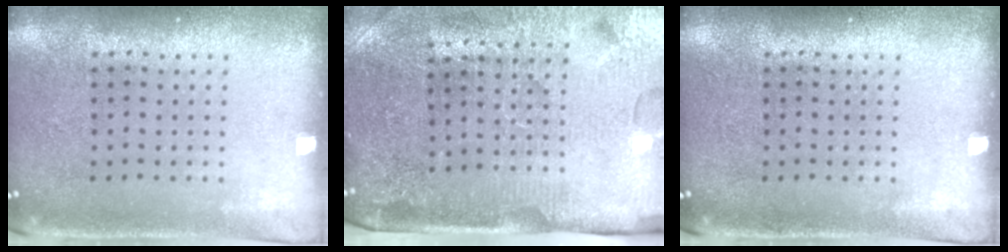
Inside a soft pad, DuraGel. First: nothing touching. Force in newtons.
{"total": 4.4, "press": 3.9, "slide": 2.2}
{"total": 0.0}